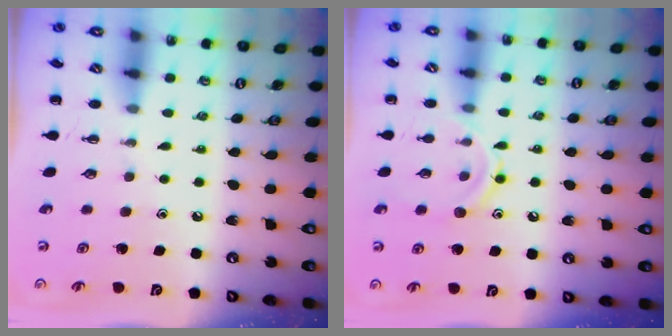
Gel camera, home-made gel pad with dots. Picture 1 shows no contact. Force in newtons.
{"total": 11.0, "press": 10.8, "slide": 1.5}